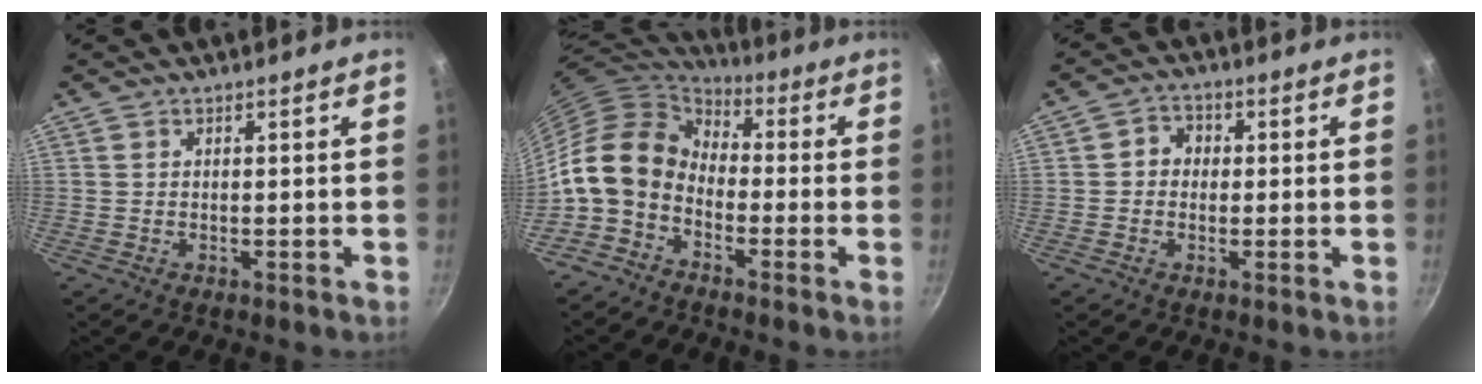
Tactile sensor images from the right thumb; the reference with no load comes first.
{"total": 12.9, "force": [-2.8, 9.6, 8.1], "torque": [-0.128, 0.046, -0.075]}
{"total": 3.8, "force": [0.2, 3.4, 1.7], "torque": [-0.004, 0.008, -0.006]}